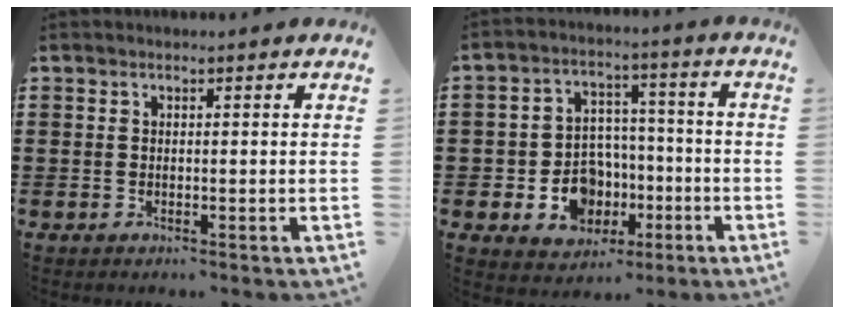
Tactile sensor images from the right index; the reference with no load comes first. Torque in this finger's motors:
{"motor_torque": [1.65, 0.49, 0.37, 0.04]}